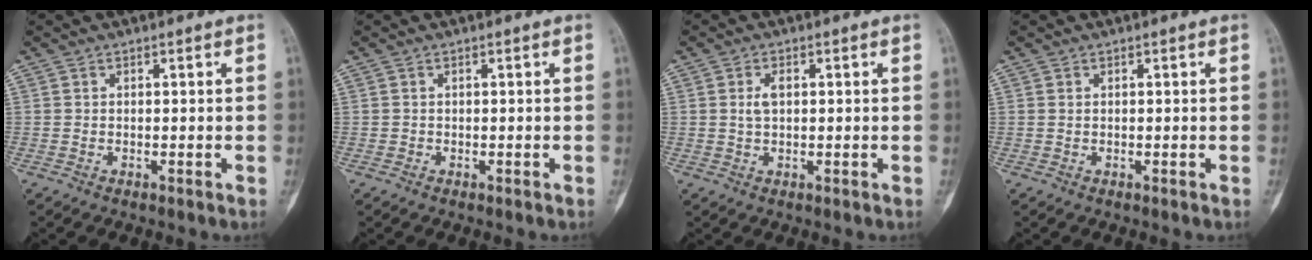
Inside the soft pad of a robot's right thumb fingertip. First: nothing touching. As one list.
[{"total": 0.0}, {"total": 2.5, "force": [0.5, 1.4, 2.1], "torque": [-0.040, 0.003, 0.011]}, {"total": 0.0}]